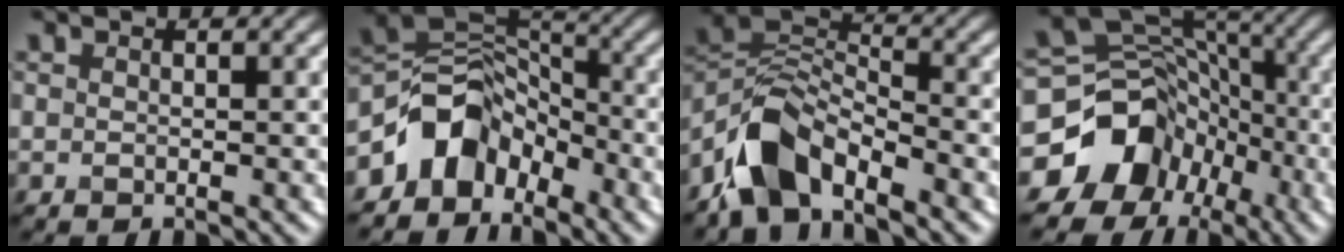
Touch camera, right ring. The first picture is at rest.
{"total": 6.2, "force": [-3.7, 4.2, 2.6], "torque": [-0.019, 0.007, -0.079]}
{"total": 6.1, "force": [-4.5, 2.7, 3.2], "torque": [-0.049, 0.002, -0.098]}
{"total": 11.0, "force": [-5.2, 9.1, 3.4], "torque": [-0.058, 0.004, -0.100]}